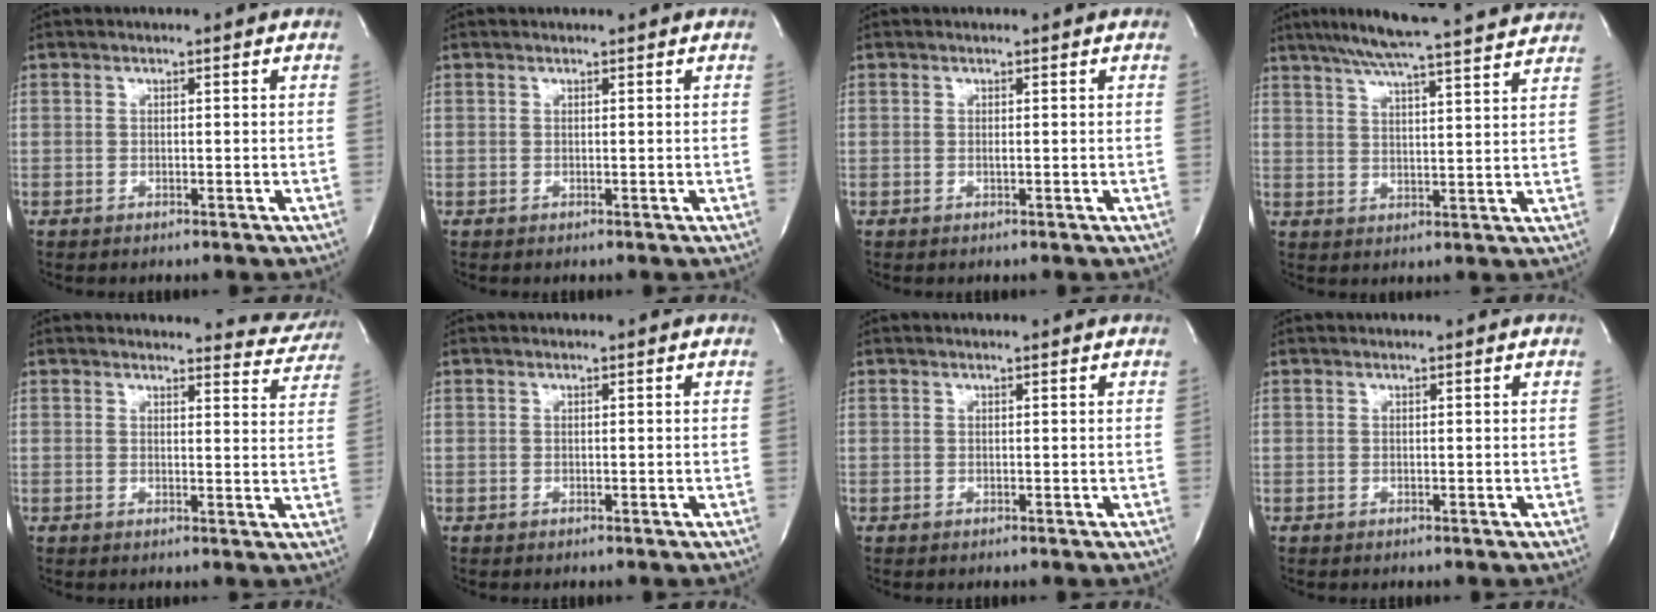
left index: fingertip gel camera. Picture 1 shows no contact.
{"total": 1.5, "force": [1.5, 0.1, 0.4], "torque": [-0.008, 0.009, 0.019]}
{"total": 0.9, "force": [0.6, 0.1, 0.6], "torque": [-0.014, 0.006, 0.008]}
{"total": 18.5, "force": [16.8, 0.2, 7.8], "torque": [-0.134, 0.010, 0.228]}
{"total": 7.2, "force": [7.1, 1.3, -0.5], "torque": [0.024, -0.040, 0.053]}
{"total": 0.0}
{"total": 0.8, "force": [0.8, 0.0, 0.1], "torque": [-0.008, 0.001, 0.010]}
{"total": 1.0, "force": [0.9, 0.1, 0.2], "torque": [-0.008, 0.007, 0.012]}